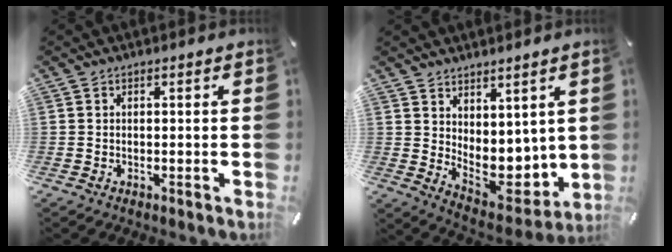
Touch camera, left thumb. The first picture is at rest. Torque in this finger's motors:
{"motor_torque": [1.21, 1.15, 0.31, -0.22, 0.15]}